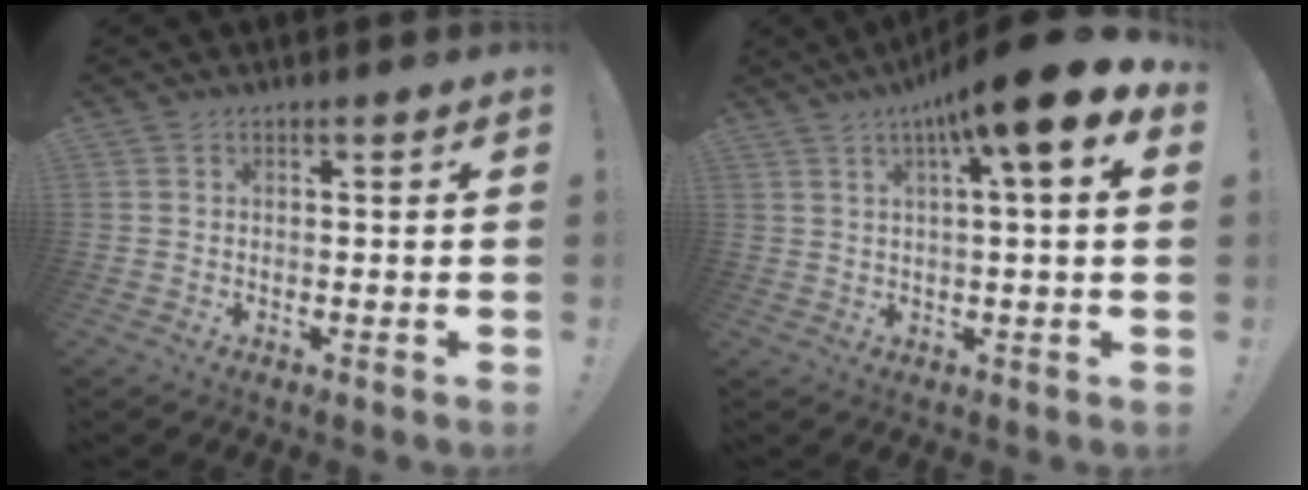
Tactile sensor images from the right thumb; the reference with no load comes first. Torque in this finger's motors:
{"motor_torque": [2.26, 2.75, 1.88, 0.50, 0.16]}